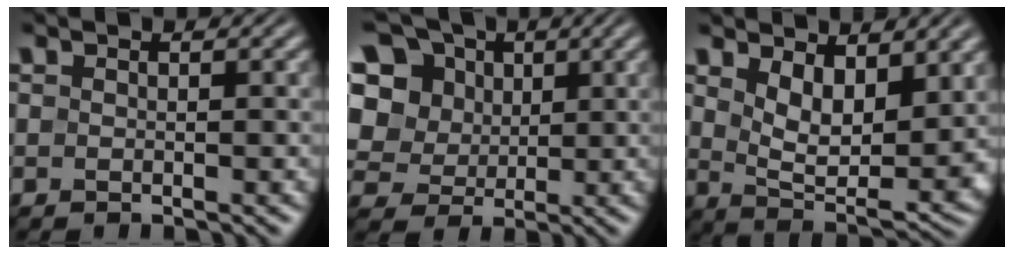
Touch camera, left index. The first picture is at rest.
{"total": 14.1, "force": [5.2, 11.5, 6.3], "torque": [-0.165, 0.038, 0.088]}
{"total": 6.3, "force": [2.7, 3.0, 4.8], "torque": [-0.090, -0.017, 0.053]}